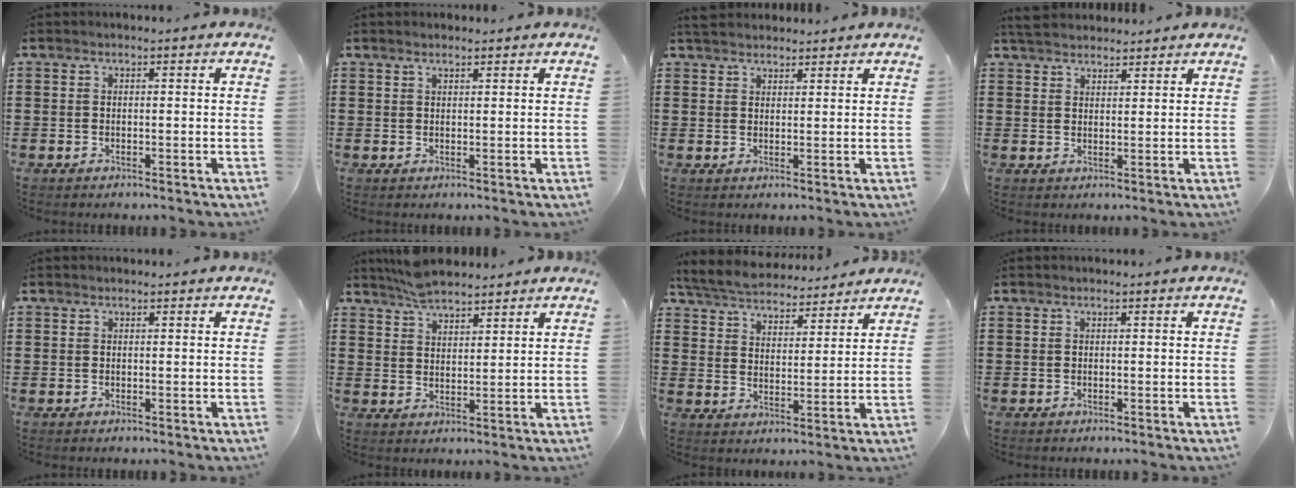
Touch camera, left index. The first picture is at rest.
{"total": 1.1, "force": [1.0, 0.2, 0.3], "torque": [-0.008, 0.001, 0.019]}
{"total": 2.5, "force": [2.4, 0.5, 0.2], "torque": [-0.010, 0.000, 0.047]}
{"total": 3.4, "force": [3.2, 0.6, 0.5], "torque": [-0.020, 0.000, 0.063]}
{"total": 0.0}
{"total": 4.6, "force": [4.4, 0.9, 0.9], "torque": [-0.029, -0.010, 0.084]}
{"total": 5.2, "force": [5.2, 0.5, 0.7], "torque": [-0.041, -0.031, 0.089]}
{"total": 0.0}